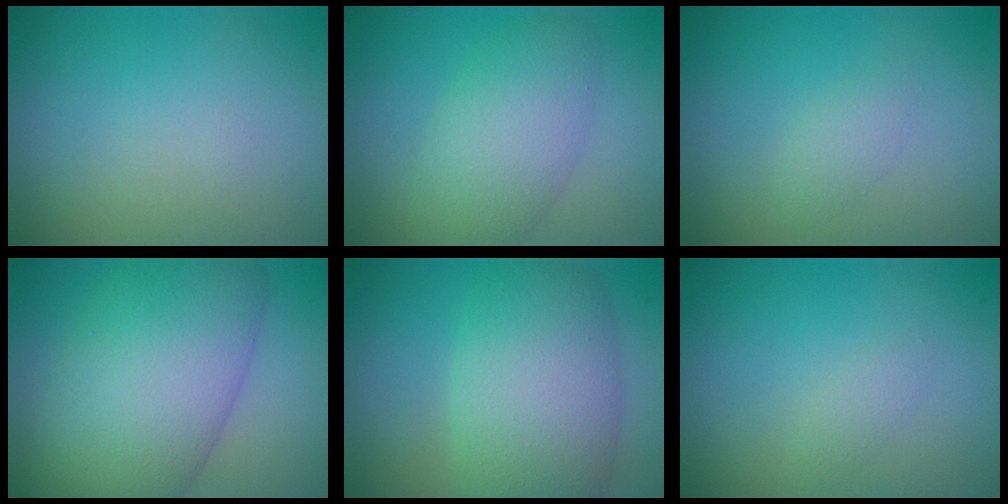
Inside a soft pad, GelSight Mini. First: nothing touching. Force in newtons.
{"total": 5.0, "press": 5.0, "slide": 0.4}
{"total": 1.2, "press": 1.2, "slide": 0.1}
{"total": 11.9, "press": 11.9, "slide": 0.3}
{"total": 8.1, "press": 8.1, "slide": 0.3}
{"total": 0.8, "press": 0.8, "slide": 0.1}